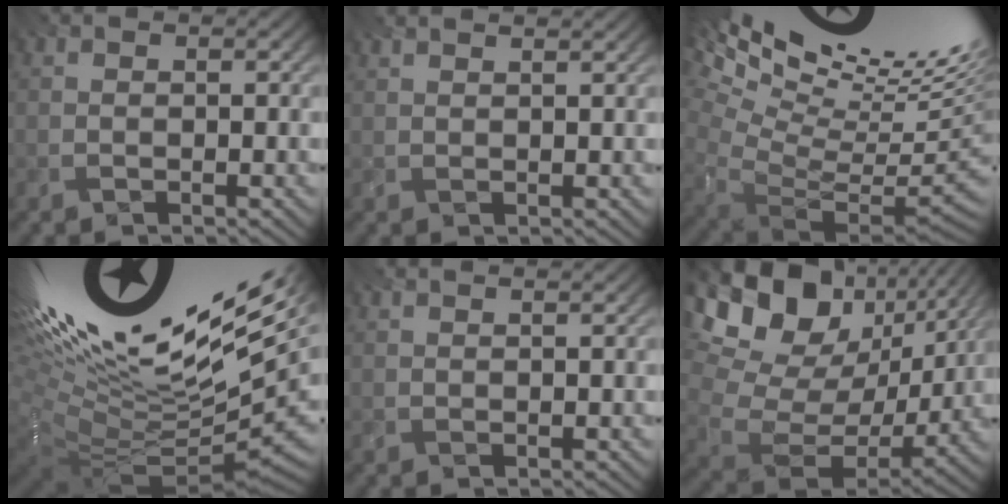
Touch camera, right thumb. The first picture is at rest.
{"total": 2.6, "force": [2.2, 0.3, 1.3], "torque": [-0.016, 0.000, 0.021]}
{"total": 15.9, "force": [7.8, 4.1, 13.2], "torque": [-0.170, 0.025, 0.143]}
{"total": 18.2, "force": [5.6, 6.8, 15.9], "torque": [-0.227, -0.004, 0.123]}
{"total": 2.2, "force": [1.9, 0.2, 1.1], "torque": [-0.013, -0.001, 0.017]}
{"total": 16.4, "force": [7.4, 10.4, 10.3], "torque": [-0.198, 0.019, 0.119]}